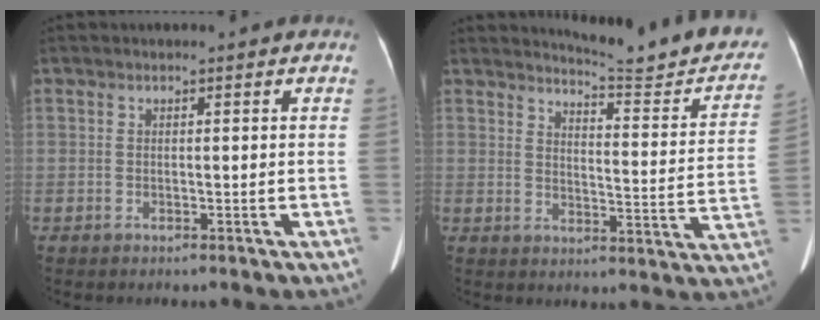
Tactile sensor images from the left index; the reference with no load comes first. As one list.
[{"total": 14.5, "force": [13.7, 0.5, 4.8], "torque": [-0.061, -0.064, 0.158]}]